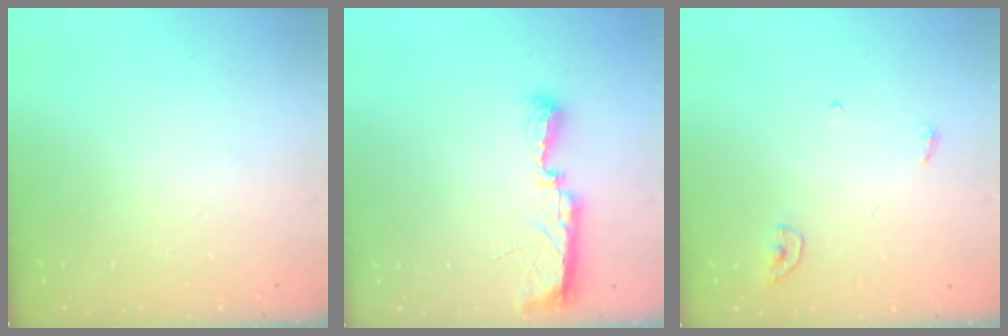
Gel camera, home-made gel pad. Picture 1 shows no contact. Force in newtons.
{"total": 8.5, "press": 8.3, "slide": 2.0}
{"total": 3.4, "press": 3.4, "slide": 0.3}